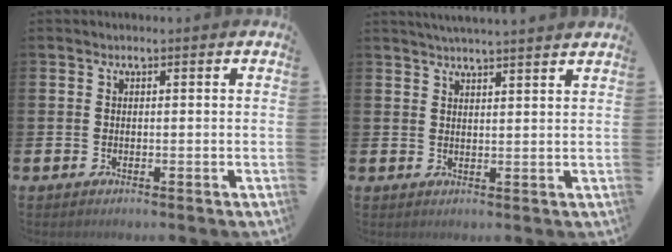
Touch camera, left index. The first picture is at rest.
{"total": 3.3, "force": [3.3, -0.6, 0.3], "torque": [-0.009, -0.014, 0.059]}